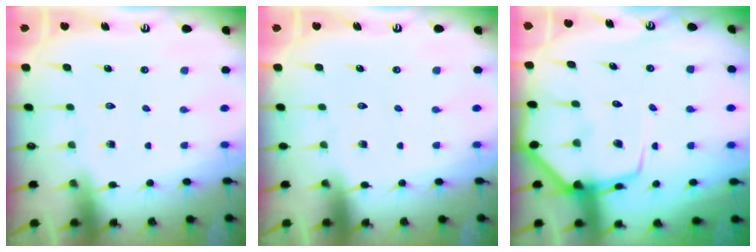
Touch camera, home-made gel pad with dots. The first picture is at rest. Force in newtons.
{"total": 0.0}
{"total": 8.7, "press": 8.6, "slide": 1.0}